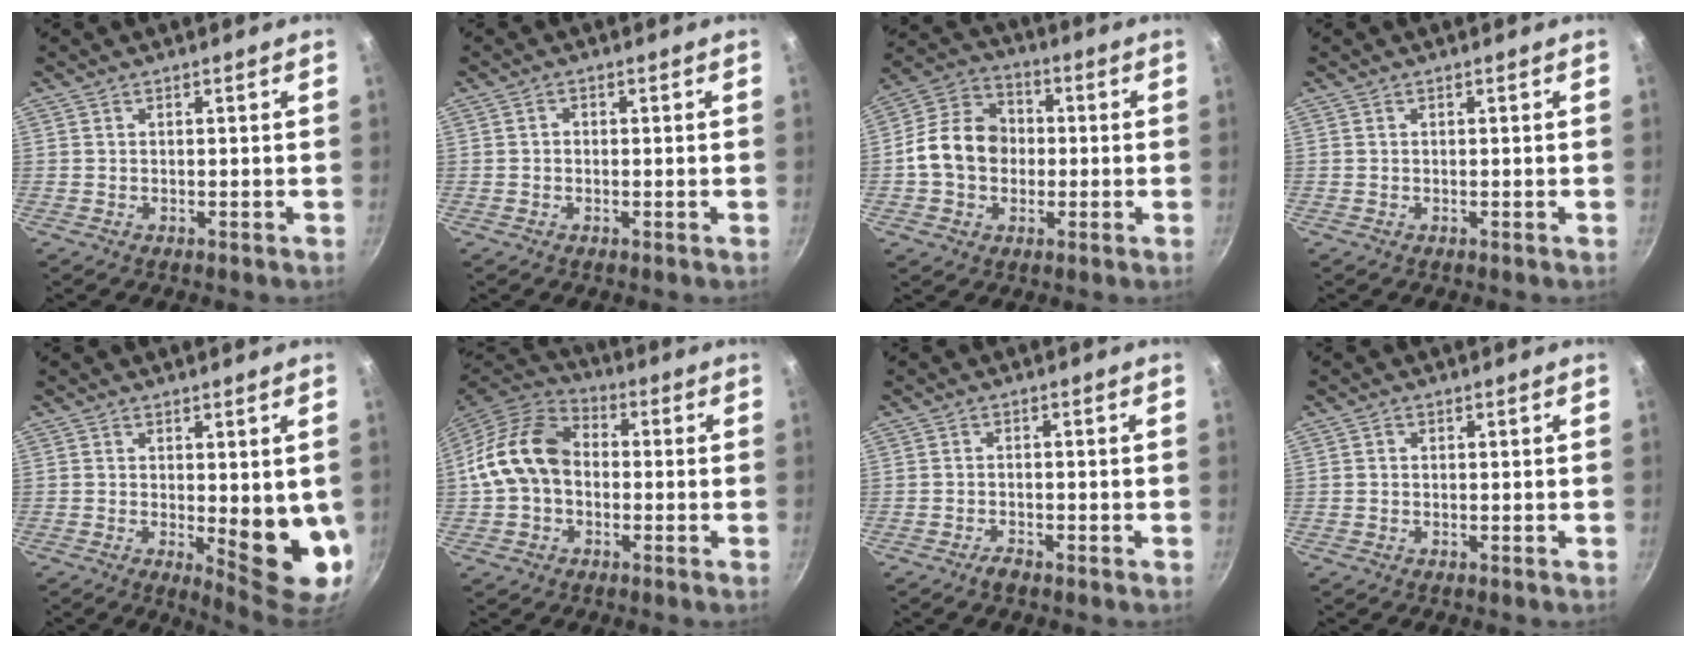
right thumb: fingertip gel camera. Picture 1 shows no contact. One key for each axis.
{"total": 1.0, "fx": -0.1, "fy": 0.9, "fz": 0.5, "tx": -0.008, "ty": 0.005, "tz": -0.003}
{"total": 13.0, "fx": -0.7, "fy": 10.5, "fz": 7.5, "tx": -0.101, "ty": 0.027, "tz": -0.031}
{"total": 0.0}
{"total": 10.8, "fx": -0.3, "fy": 3.6, "fz": 10.1, "tx": -0.107, "ty": -0.027, "tz": 0.005}
{"total": 13.9, "fx": -0.4, "fy": 10.4, "fz": 9.1, "tx": -0.145, "ty": 0.035, "tz": -0.023}
{"total": 1.8, "fx": -1.4, "fy": 0.7, "fz": 0.9, "tx": -0.018, "ty": 0.013, "tz": -0.028}
{"total": 0.7, "fx": 0.0, "fy": 0.6, "fz": 0.3, "tx": -0.004, "ty": 0.004, "tz": 0.000}